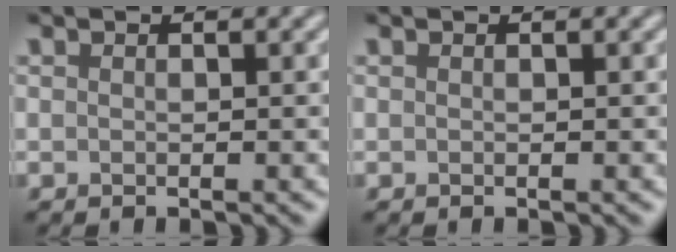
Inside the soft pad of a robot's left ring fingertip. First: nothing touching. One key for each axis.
{"total": 0.0}